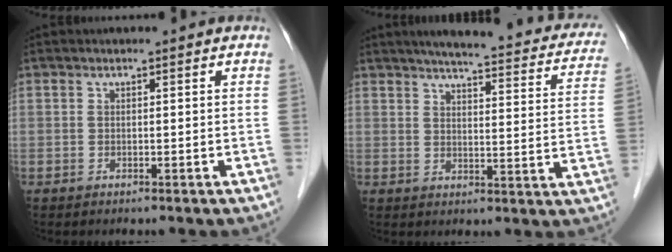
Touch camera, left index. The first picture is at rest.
{"total": 22.7, "force": [19.5, 3.9, 11.1], "torque": [-0.134, -0.013, 0.218]}